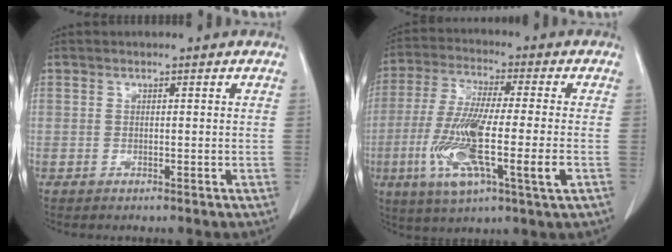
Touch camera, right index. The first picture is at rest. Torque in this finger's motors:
{"motor_torque": [1.95, -0.19, 0.89, 0.21]}